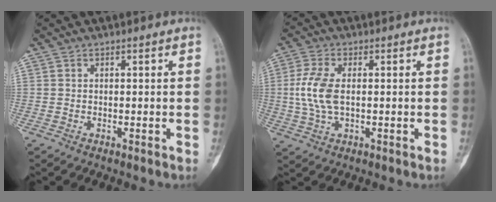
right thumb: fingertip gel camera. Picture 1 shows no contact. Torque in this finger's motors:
{"motor_torque": [0.88, 0.73, 0.43, -0.55, 0.41]}